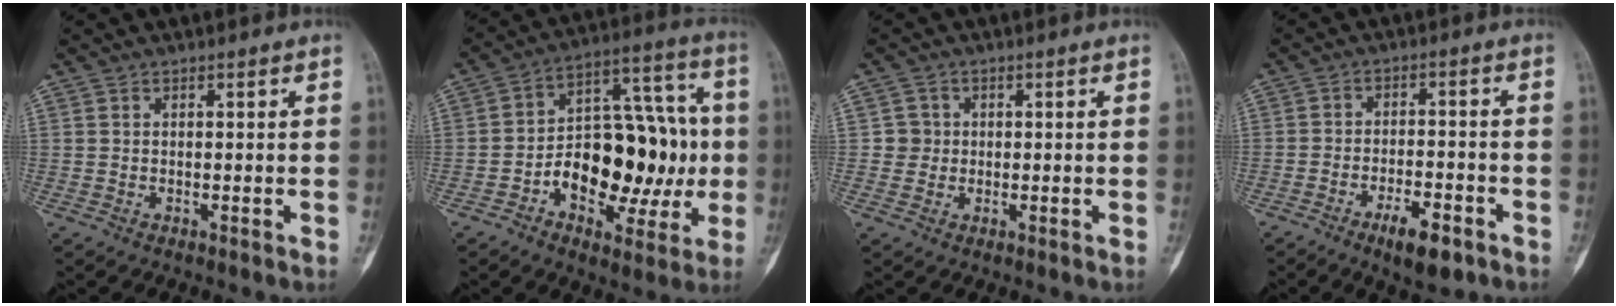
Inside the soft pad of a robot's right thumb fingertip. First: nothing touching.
{"total": 20.7, "force": [-3.1, 12.1, 16.5], "torque": [-0.202, 0.052, -0.041]}
{"total": 2.7, "force": [0.1, 2.7, 0.2], "torque": [0.018, 0.007, -0.002]}
{"total": 7.5, "force": [-4.6, 2.8, 5.2], "torque": [-0.079, 0.024, -0.069]}